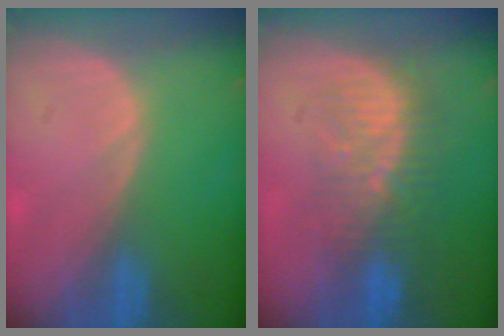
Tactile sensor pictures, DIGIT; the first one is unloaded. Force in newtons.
{"total": 8.3, "press": 7.8, "slide": 2.8}